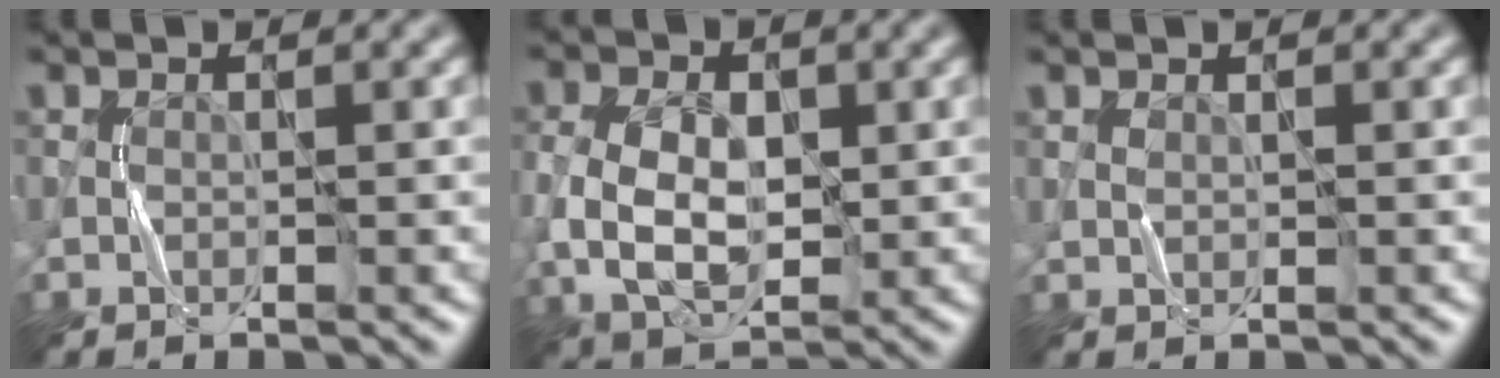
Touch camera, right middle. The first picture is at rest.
{"total": 6.4, "force": [-0.4, 4.2, 4.8], "torque": [-0.103, -0.004, -0.007]}
{"total": 0.7, "force": [0.3, 0.4, 0.5], "torque": [-0.012, 0.001, 0.006]}